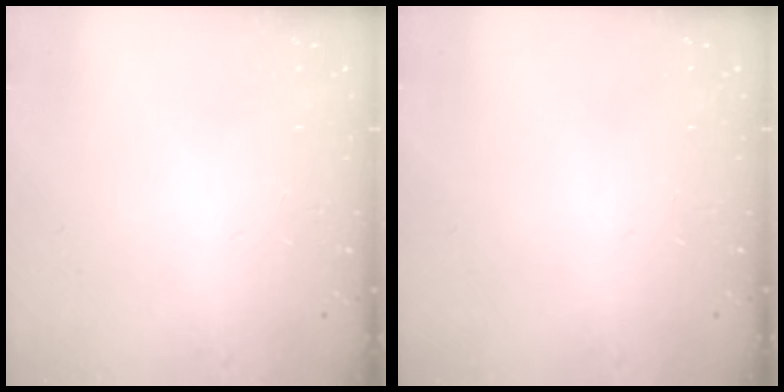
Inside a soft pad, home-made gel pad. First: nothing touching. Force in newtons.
{"total": 0.0}